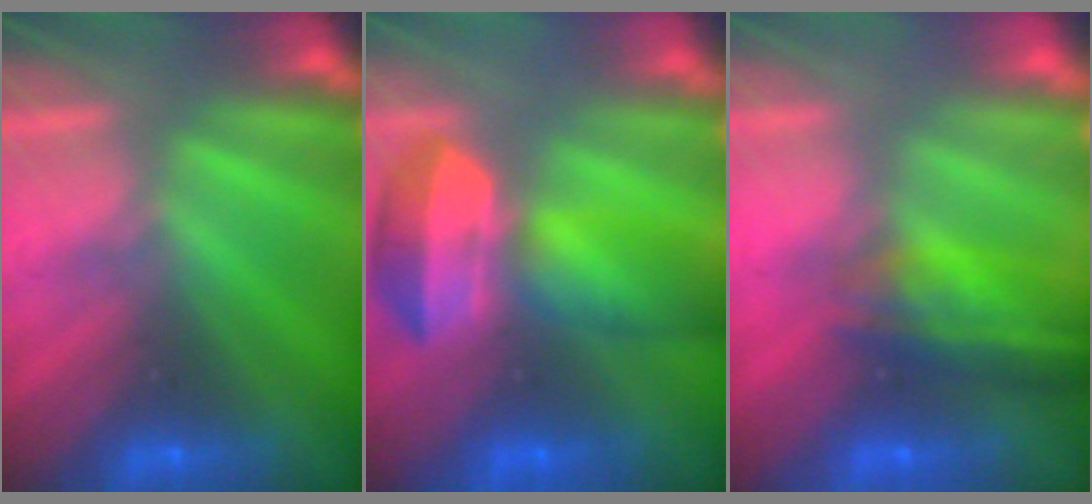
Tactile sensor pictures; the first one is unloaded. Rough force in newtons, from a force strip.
{"total": 6.9}
{"total": 7.0}